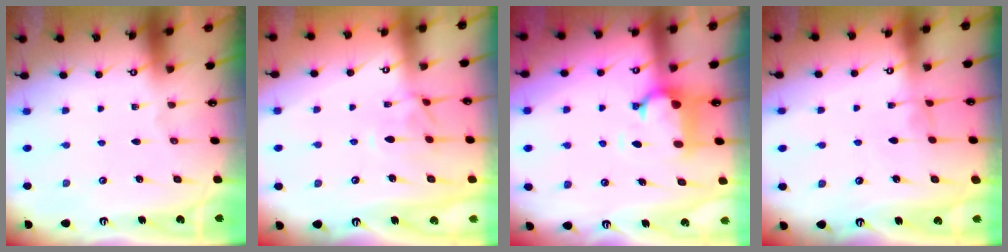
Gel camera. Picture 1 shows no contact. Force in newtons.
{"total": 1.3, "press": 0.9, "slide": 0.9}
{"total": 1.4, "press": 0.7, "slide": 1.2}
{"total": 1.4, "press": 1.3, "slide": 0.4}